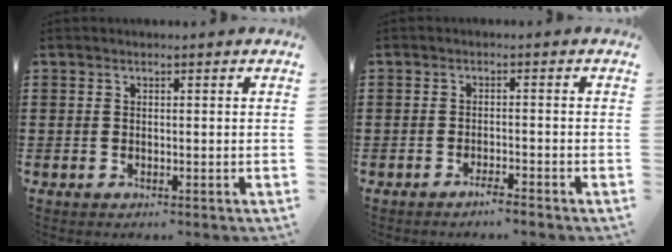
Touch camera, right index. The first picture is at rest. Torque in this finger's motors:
{"motor_torque": [-0.48, 0.54, -0.61, -0.19]}